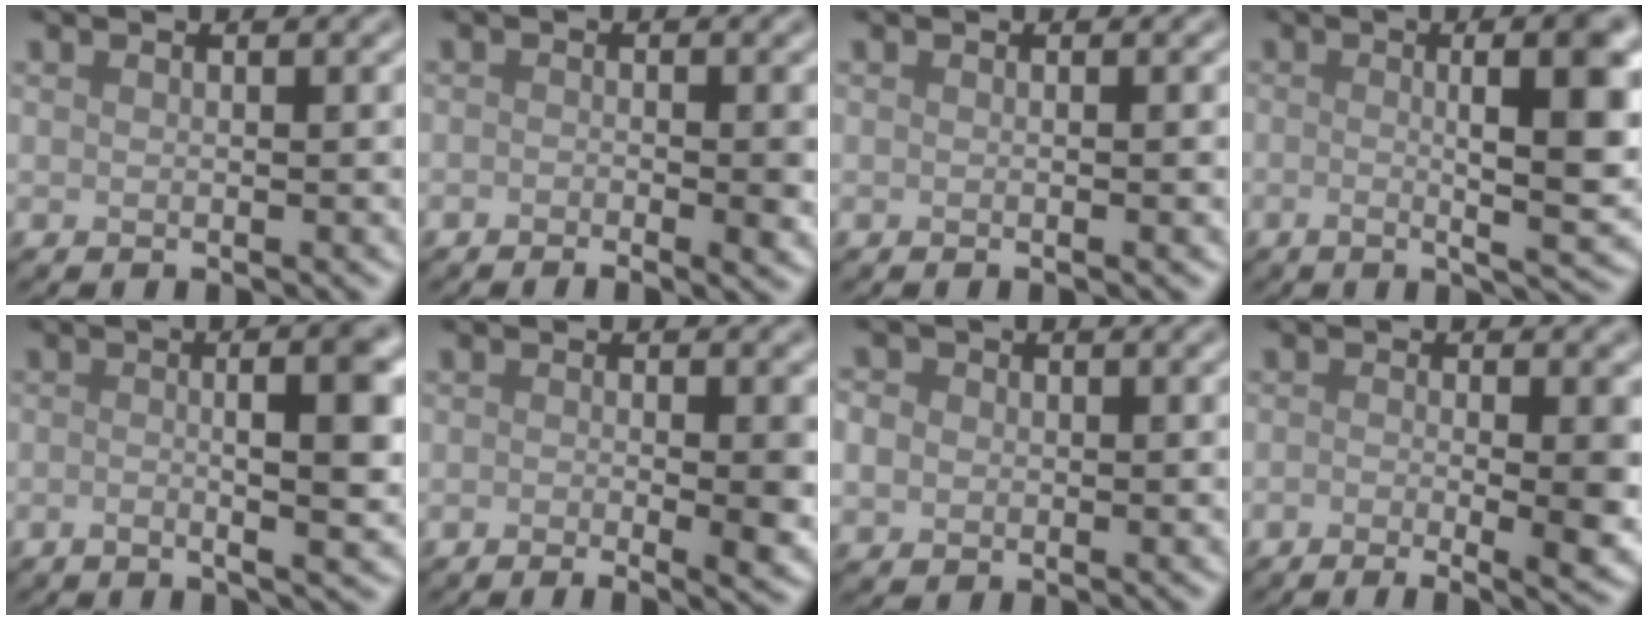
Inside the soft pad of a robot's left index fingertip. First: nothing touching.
{"total": 2.5, "force": [-0.9, 0.8, 2.1], "torque": [-0.033, -0.005, -0.014]}
{"total": 0.7, "force": [-0.2, 0.1, 0.7], "torque": [-0.006, -0.003, -0.003]}
{"total": 10.7, "force": [0.3, 3.3, 10.2], "torque": [-0.117, 0.007, 0.002]}
{"total": 8.4, "force": [-0.4, 2.9, 7.9], "torque": [-0.082, 0.007, -0.012]}
{"total": 4.9, "force": [-1.2, 1.5, 4.5], "torque": [-0.060, -0.014, -0.012]}
{"total": 4.1, "force": [0.6, 3.6, 1.8], "torque": [-0.038, 0.020, -0.007]}
{"total": 6.8, "force": [-1.8, 2.3, 6.2], "torque": [-0.076, -0.009, -0.024]}